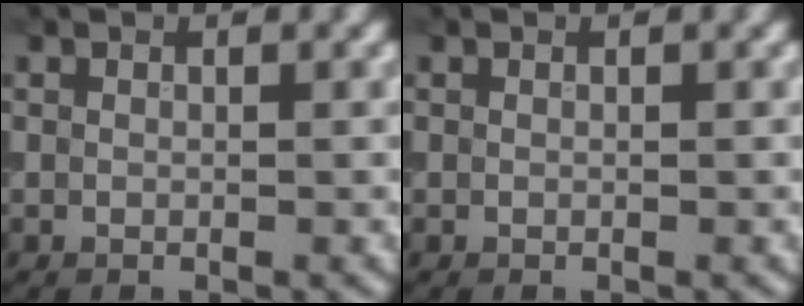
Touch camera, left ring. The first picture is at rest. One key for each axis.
{"total": 0.0}